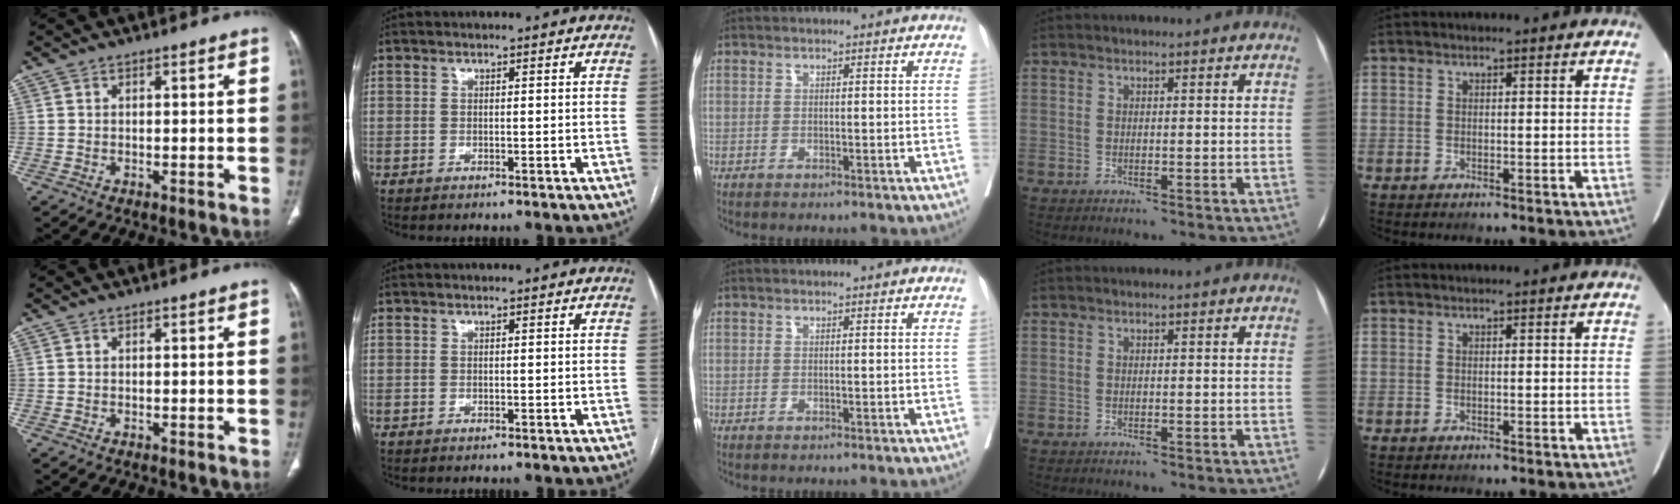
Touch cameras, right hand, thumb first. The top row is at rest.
{}